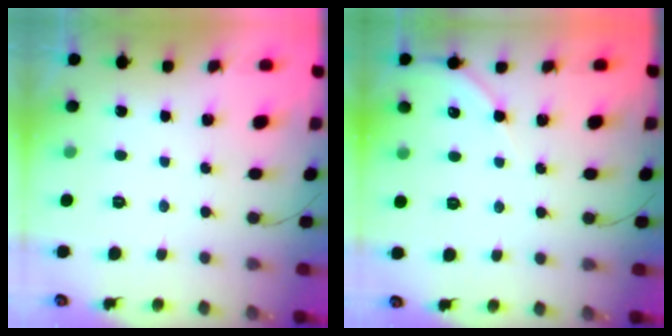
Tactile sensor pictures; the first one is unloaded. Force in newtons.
{"total": 5.1, "press": 5.1, "slide": 0.7}